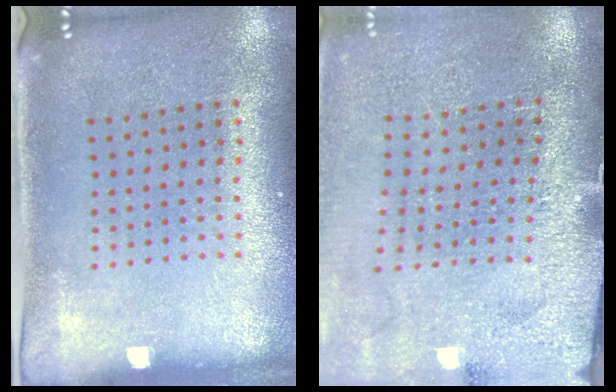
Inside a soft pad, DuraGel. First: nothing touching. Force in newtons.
{"total": 3.1, "press": 2.9, "slide": 1.0}